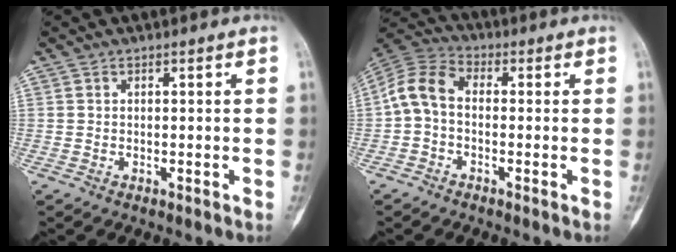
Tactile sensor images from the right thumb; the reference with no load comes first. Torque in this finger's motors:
{"motor_torque": [0.08, 0.09, 0.08, -0.08, 0.02]}